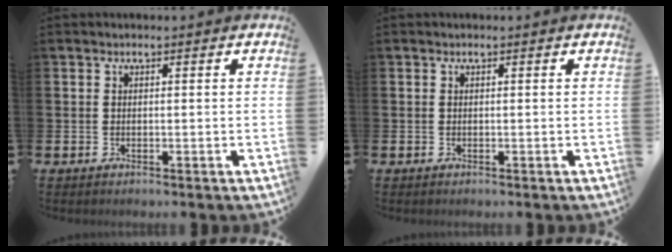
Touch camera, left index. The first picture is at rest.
{"total": 0.0}